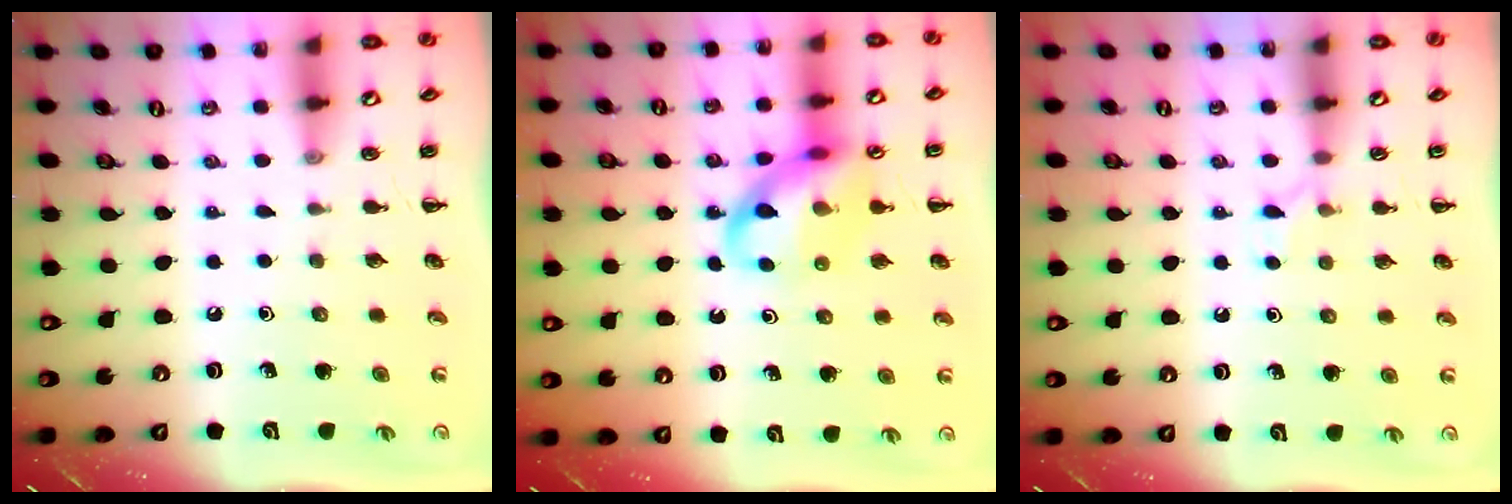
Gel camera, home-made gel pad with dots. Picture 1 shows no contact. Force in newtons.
{"total": 13.0, "press": 12.8, "slide": 2.4}
{"total": 5.8, "press": 5.5, "slide": 1.9}